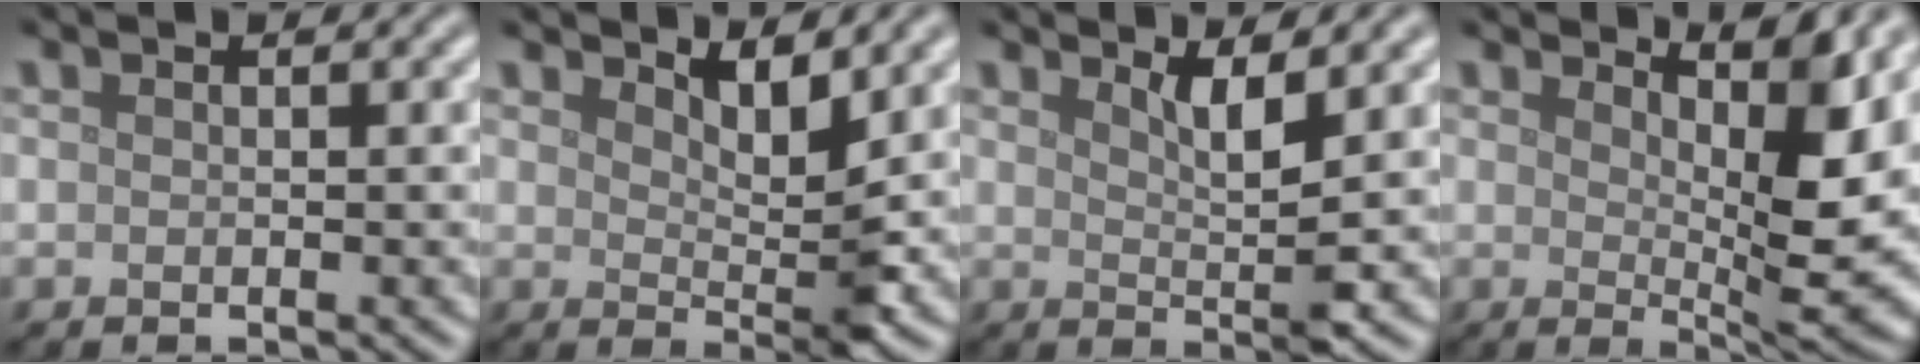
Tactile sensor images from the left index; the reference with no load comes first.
{"total": 3.3, "force": [2.2, 0.8, 2.4], "torque": [-0.042, -0.011, 0.036]}
{"total": 3.1, "force": [1.6, 0.6, 2.6], "torque": [-0.039, -0.008, 0.028]}
{"total": 7.8, "force": [3.6, 2.1, 6.6], "torque": [-0.097, -0.001, 0.062]}